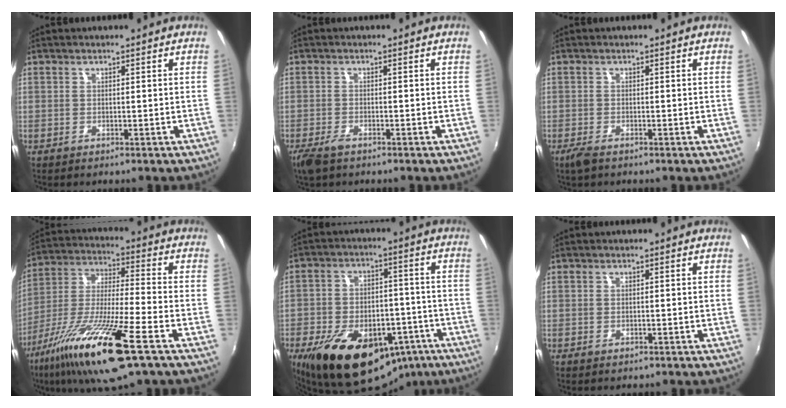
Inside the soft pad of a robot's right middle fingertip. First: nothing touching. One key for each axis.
{"total": 3.8, "fx": -2.7, "fy": 1.4, "fz": 2.2, "tx": -0.058, "ty": -0.012, "tz": -0.053}
{"total": 2.4, "fx": -1.7, "fy": 0.8, "fz": 1.5, "tx": -0.035, "ty": -0.008, "tz": -0.034}
{"total": 20.3, "fx": -11.3, "fy": 2.2, "fz": 16.8, "tx": -0.327, "ty": -0.044, "tz": -0.212}
{"total": 24.5, "fx": -13.1, "fy": 14.1, "fz": 15.1, "tx": -0.284, "ty": 0.000, "tz": -0.169}
{"total": 0.6, "fx": -0.4, "fy": 0.4, "fz": 0.3, "tx": -0.005, "ty": -0.003, "tz": -0.007}